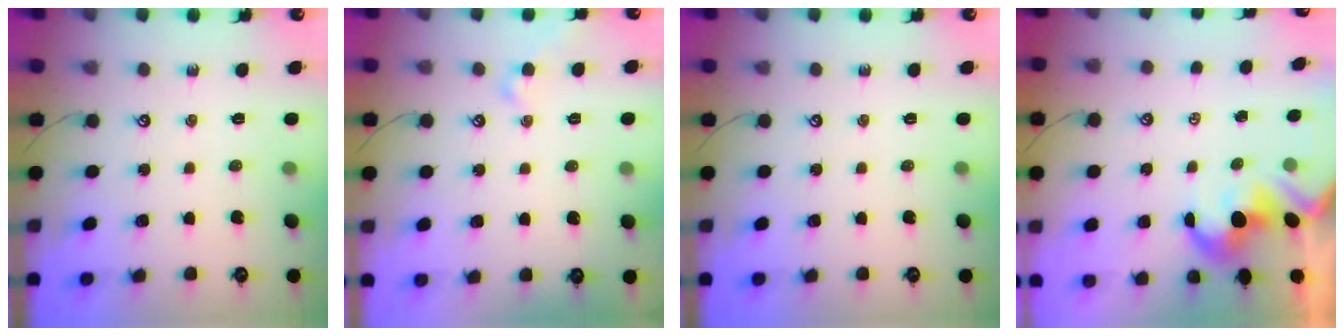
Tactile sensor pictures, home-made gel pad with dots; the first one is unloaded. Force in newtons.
{"total": 1.3, "press": 1.2, "slide": 0.4}
{"total": 0.0}
{"total": 1.7, "press": 1.3, "slide": 1.1}